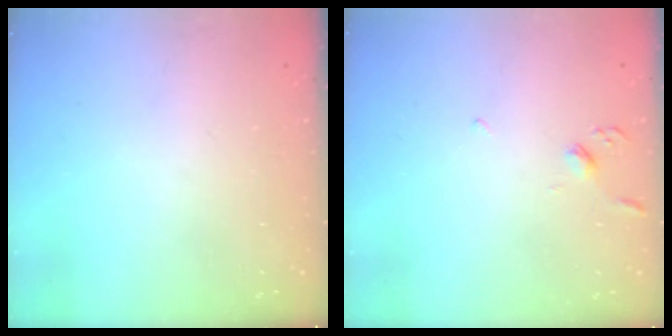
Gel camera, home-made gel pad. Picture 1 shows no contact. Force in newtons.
{"total": 2.9, "press": 2.8, "slide": 0.7}